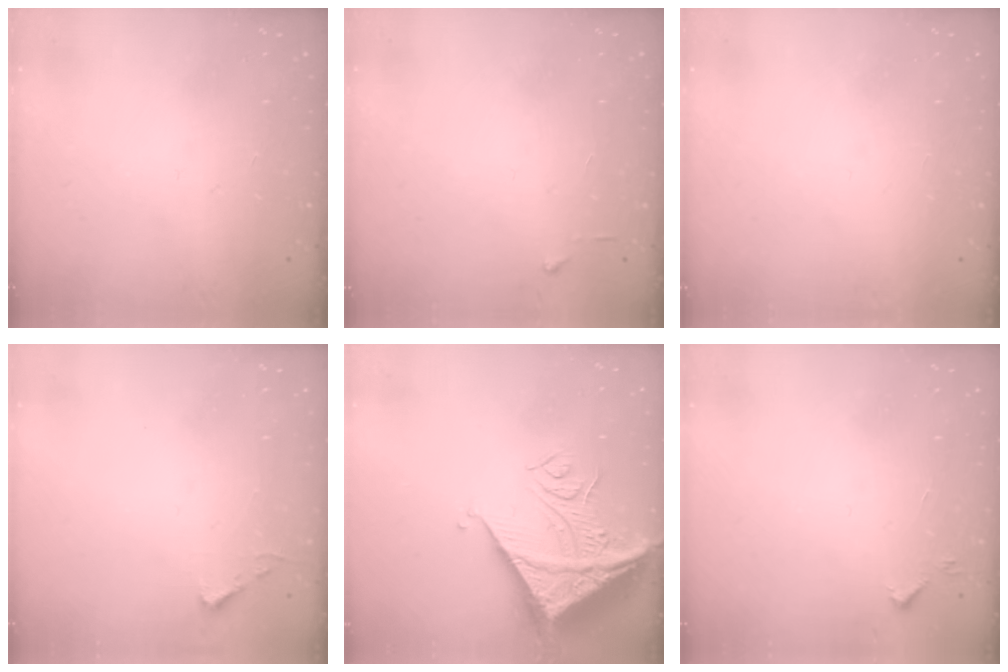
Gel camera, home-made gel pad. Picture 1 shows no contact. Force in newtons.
{"total": 3.2, "press": 3.2, "slide": 0.4}
{"total": 1.5, "press": 1.5, "slide": 0.1}
{"total": 3.5, "press": 3.5, "slide": 0.4}
{"total": 14.2, "press": 14.1, "slide": 1.9}
{"total": 3.8, "press": 3.7, "slide": 0.6}